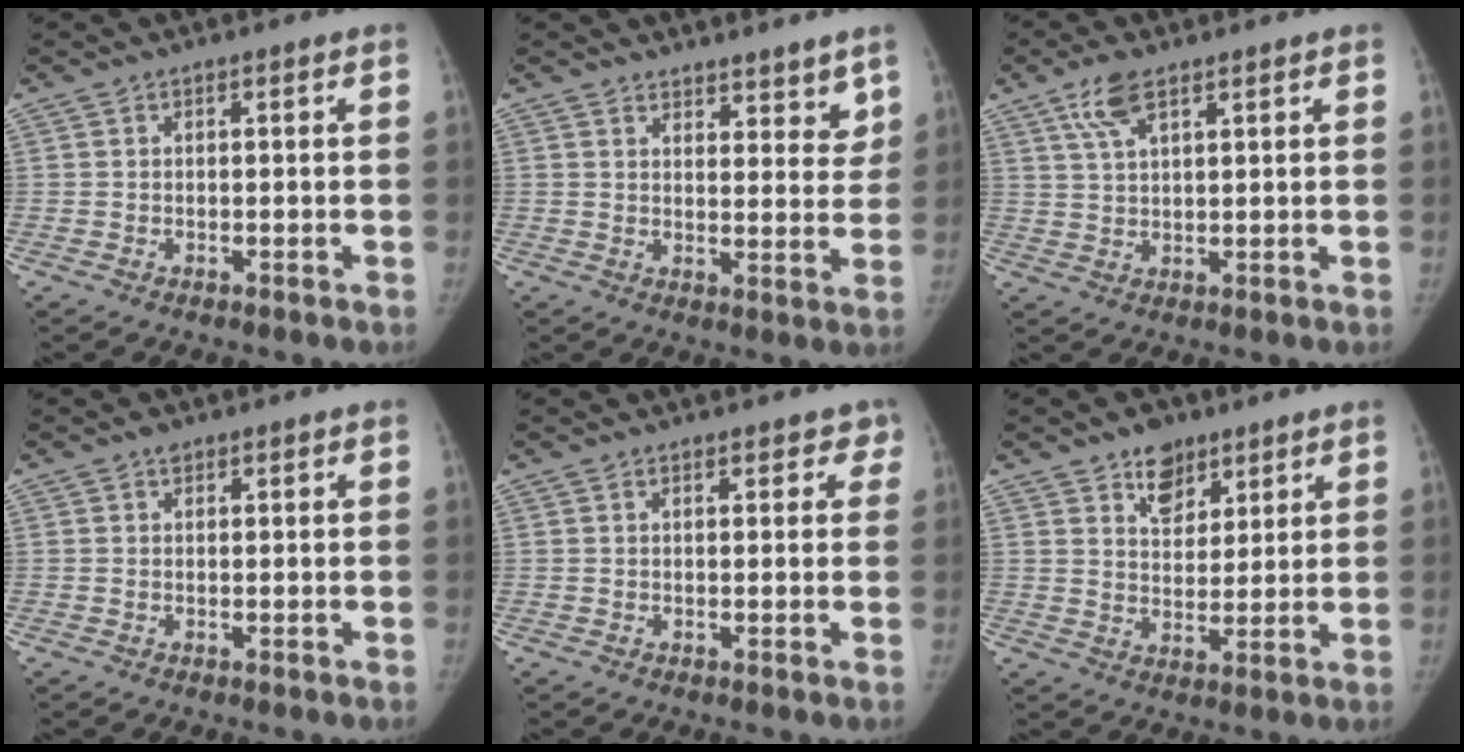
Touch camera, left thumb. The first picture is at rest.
{"total": 7.8, "force": [6.6, 3.0, 2.7], "torque": [0.002, -0.040, 0.095]}
{"total": 5.6, "force": [3.4, 2.2, 3.8], "torque": [-0.073, -0.007, 0.069]}
{"total": 1.1, "force": [0.8, 0.7, 0.5], "torque": [-0.002, -0.003, 0.010]}
{"total": 2.6, "force": [1.9, 1.5, 1.1], "torque": [0.023, -0.001, 0.015]}
{"total": 7.3, "force": [4.8, 4.6, 3.1], "torque": [-0.019, -0.030, 0.082]}